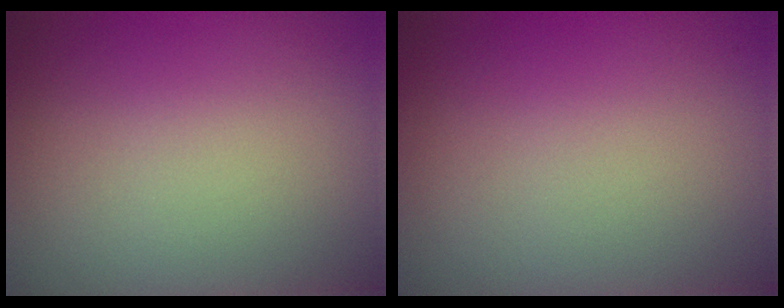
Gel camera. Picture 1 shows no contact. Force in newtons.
{"total": 0.0}